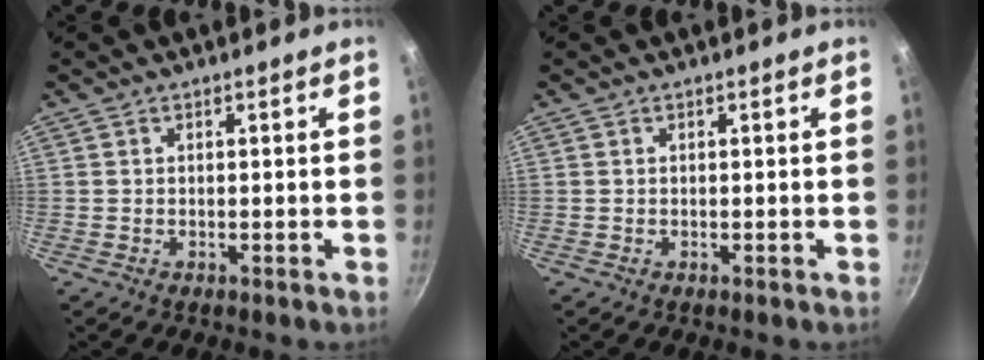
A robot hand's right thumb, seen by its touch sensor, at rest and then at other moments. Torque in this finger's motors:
{"motor_torque": [-0.01, 0.00, -0.06, -0.04, 0.00]}